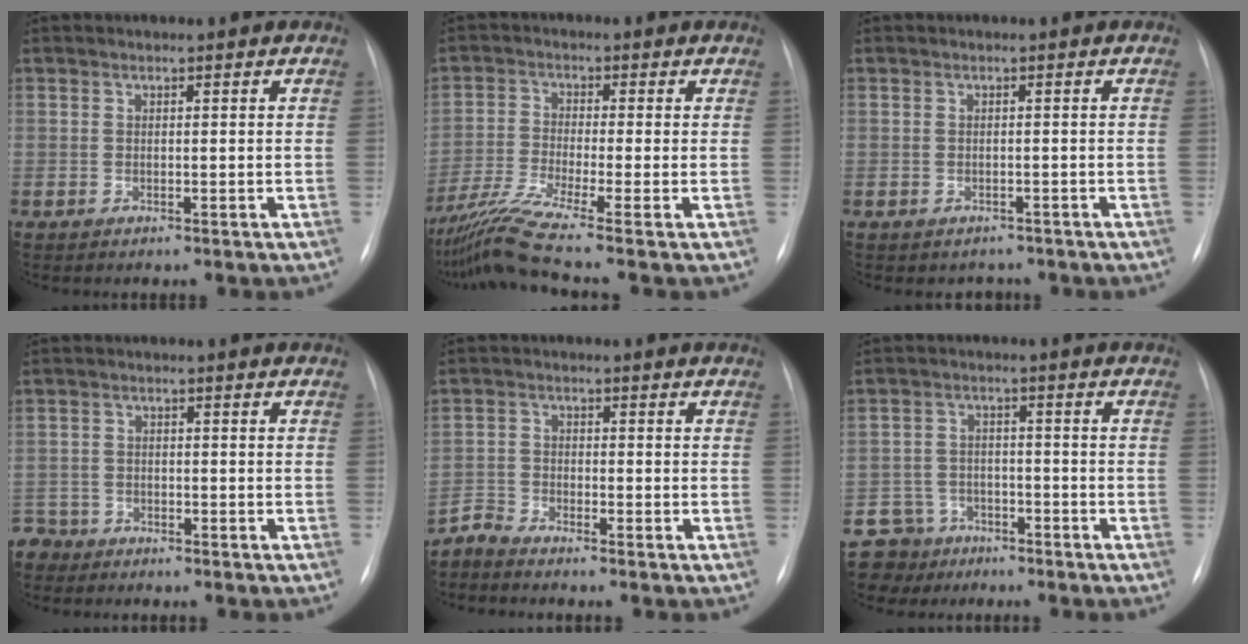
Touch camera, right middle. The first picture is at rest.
{"total": 8.7, "force": [-6.7, -2.4, 5.0], "torque": [-0.104, -0.022, -0.124]}
{"total": 1.8, "force": [-1.4, 1.0, 0.0], "torque": [-0.002, 0.008, -0.018]}
{"total": 3.4, "force": [-3.0, 1.4, -0.9], "torque": [0.016, -0.001, -0.063]}
{"total": 2.8, "force": [-2.7, -0.4, -0.5], "torque": [0.011, -0.018, -0.058]}
{"total": 6.6, "force": [-5.0, 4.2, -0.8], "torque": [0.016, 0.011, -0.087]}